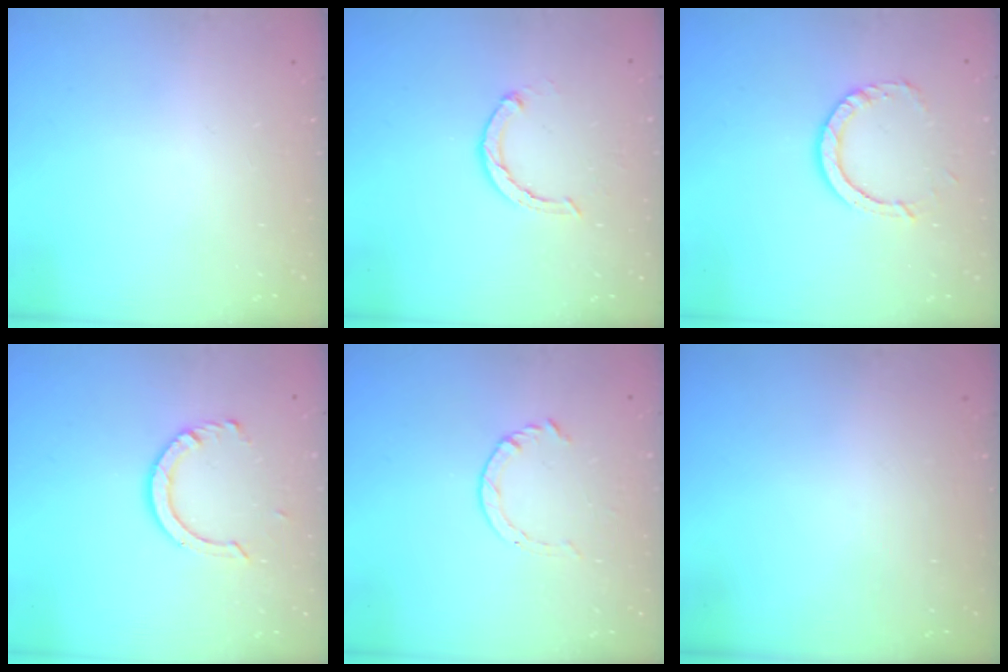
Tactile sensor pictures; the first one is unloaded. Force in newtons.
{"total": 2.3, "press": 2.3, "slide": 0.3}
{"total": 8.6, "press": 8.5, "slide": 1.3}
{"total": 8.4, "press": 8.3, "slide": 0.7}
{"total": 3.4, "press": 3.4, "slide": 0.5}
{"total": 0.0}